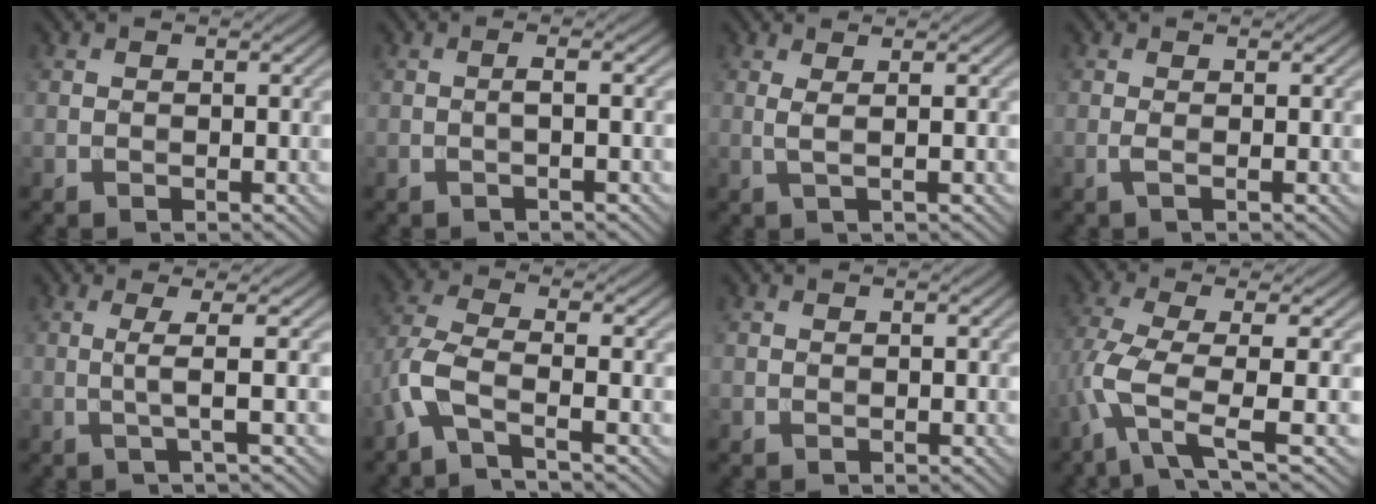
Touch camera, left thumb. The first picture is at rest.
{"total": 1.8, "force": [-0.2, 0.1, 1.8], "torque": [-0.031, 0.006, -0.012]}
{"total": 2.1, "force": [0.7, 0.4, 1.9], "torque": [-0.042, 0.006, 0.007]}
{"total": 1.1, "force": [-0.1, 0.0, 1.1], "torque": [-0.026, 0.003, -0.007]}
{"total": 2.9, "force": [0.2, 0.1, 2.9], "torque": [-0.059, 0.005, -0.006]}
{"total": 5.6, "force": [-2.9, 1.4, 4.6], "torque": [-0.106, 0.002, -0.081]}
{"total": 0.0}
{"total": 7.0, "force": [-1.6, 1.5, 6.6], "torque": [-0.140, 0.007, -0.049]}